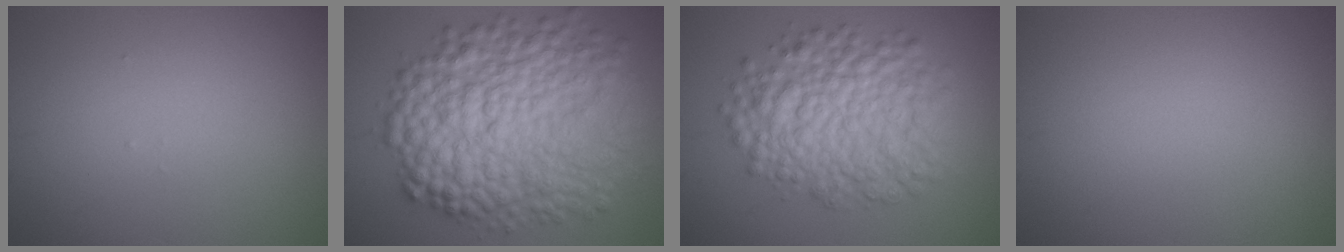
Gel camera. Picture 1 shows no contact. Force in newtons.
{"total": 12.0, "press": 12.0, "slide": 0.1}
{"total": 7.9, "press": 7.9, "slide": 0.2}
{"total": 0.0}